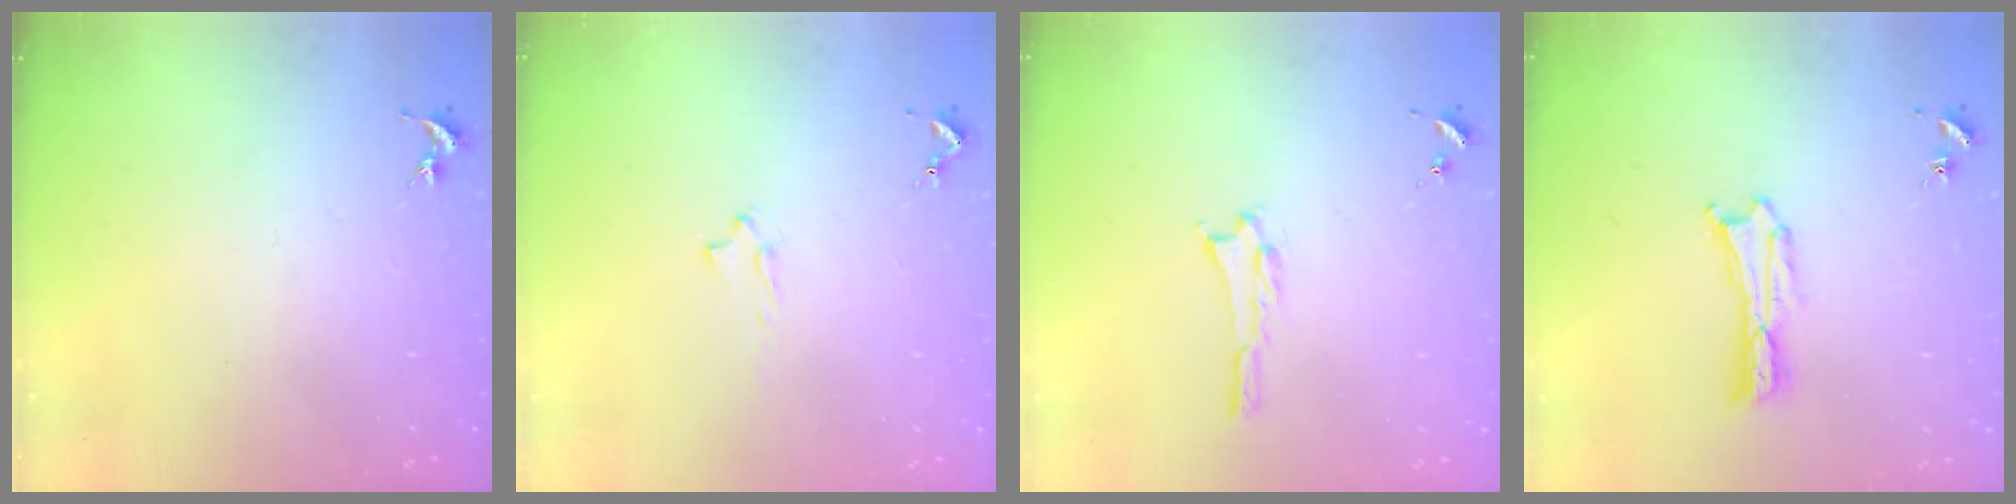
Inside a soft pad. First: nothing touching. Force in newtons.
{"total": 2.0, "press": 2.0, "slide": 0.4}
{"total": 1.0, "press": 1.0, "slide": 0.2}
{"total": 0.5, "press": 0.5, "slide": 0.2}